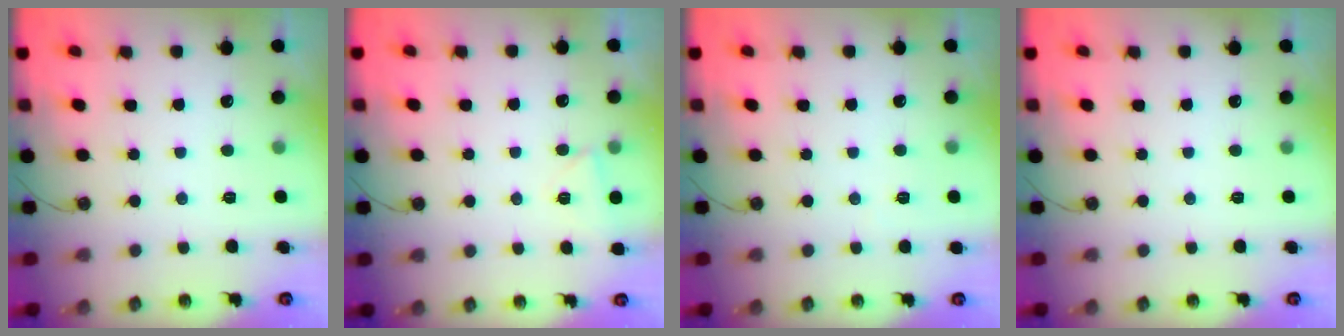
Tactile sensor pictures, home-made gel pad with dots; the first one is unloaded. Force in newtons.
{"total": 3.1, "press": 2.9, "slide": 1.1}
{"total": 2.8, "press": 2.5, "slide": 1.1}
{"total": 0.0}